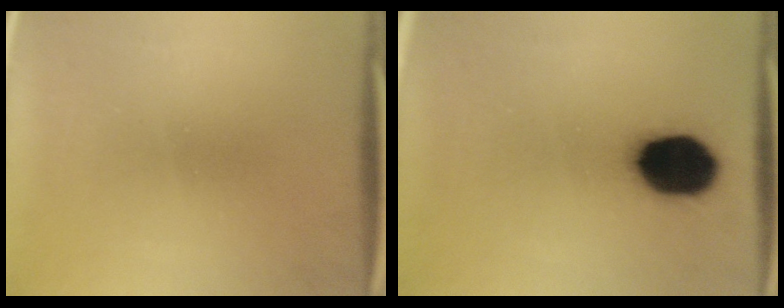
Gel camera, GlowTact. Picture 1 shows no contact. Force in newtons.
{"total": 15.1}